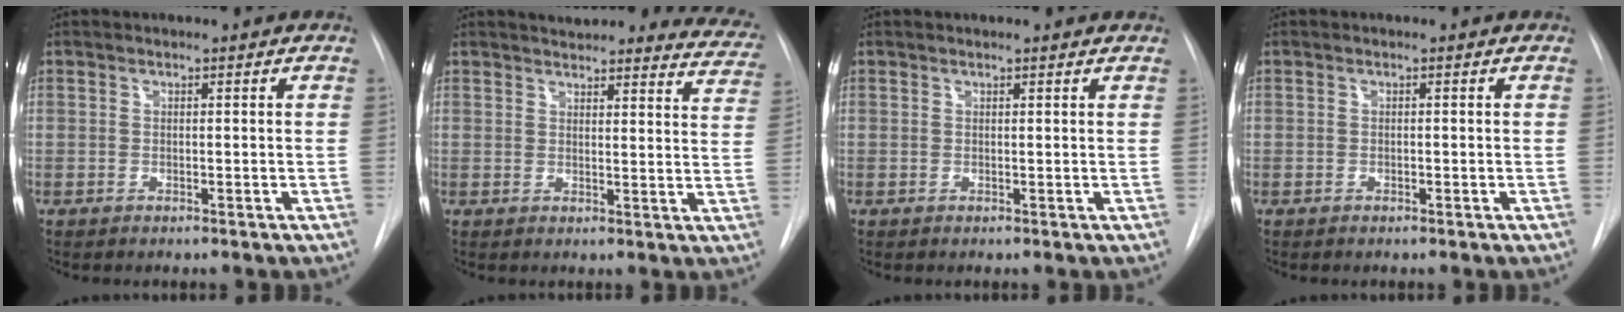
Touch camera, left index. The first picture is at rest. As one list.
[{"total": 12.1, "force": [11.6, 2.6, 1.8], "torque": [0.014, -0.043, 0.102]}, {"total": 0.9, "force": [0.9, 0.0, 0.2], "torque": [-0.010, 0.002, 0.004]}, {"total": 0.9, "force": [-0.9, 0.1, 0.0], "torque": [0.000, -0.007, -0.016]}]